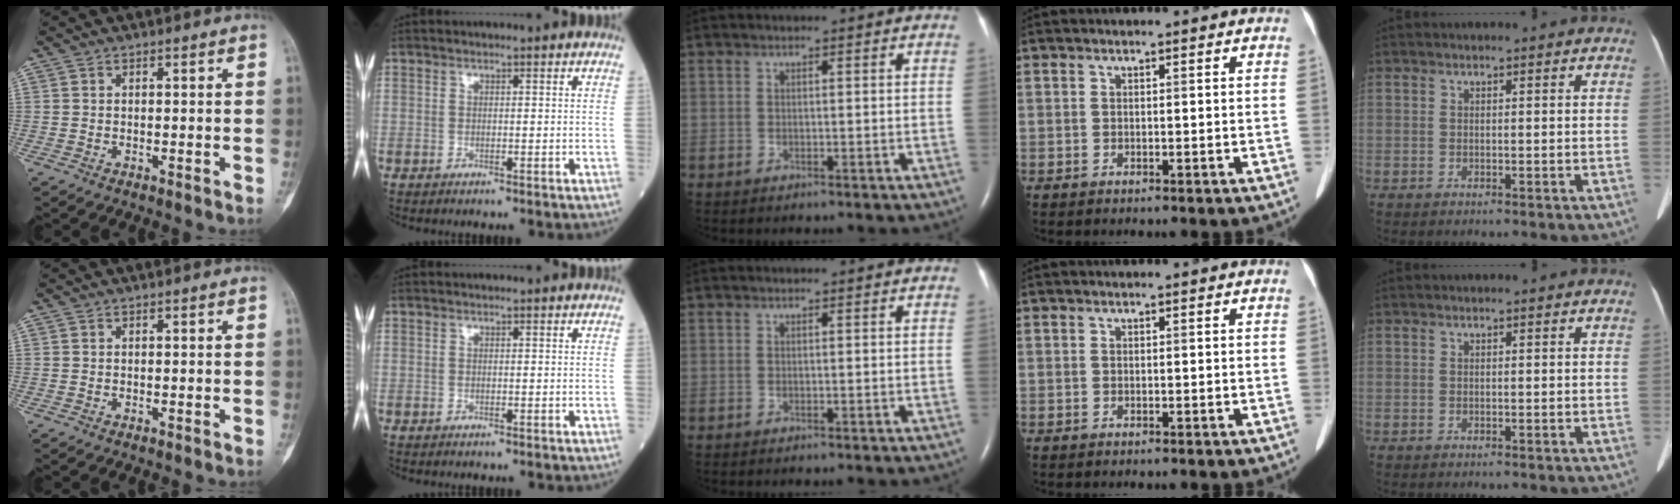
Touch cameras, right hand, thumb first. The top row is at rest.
{}